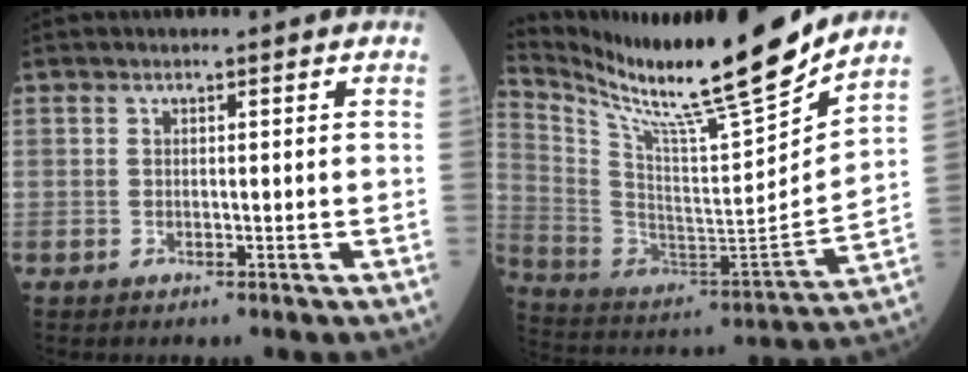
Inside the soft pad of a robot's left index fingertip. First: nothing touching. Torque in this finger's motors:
{"motor_torque": [0.61, -0.94, 0.29, 0.10]}